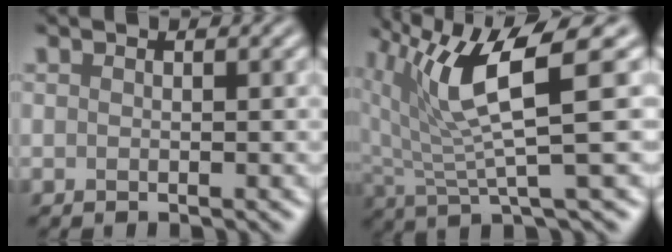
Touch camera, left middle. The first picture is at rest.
{"total": 7.4, "force": [2.9, 1.5, 6.6], "torque": [-0.132, 0.000, 0.051]}